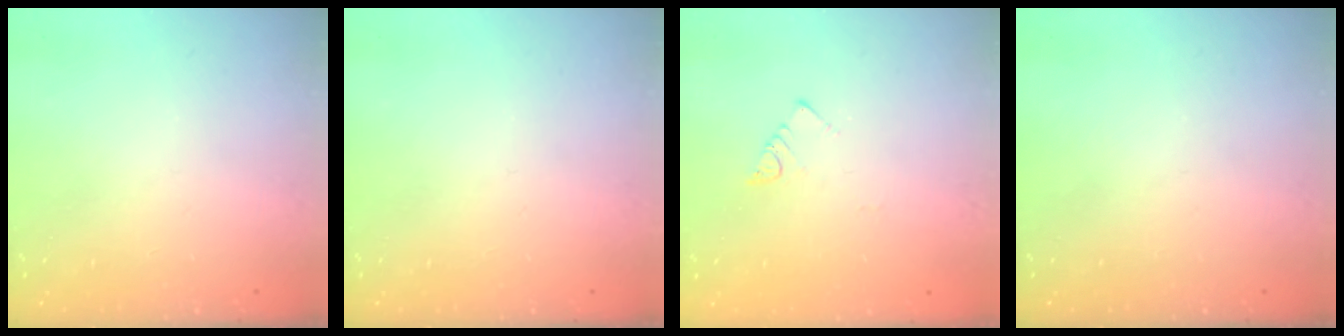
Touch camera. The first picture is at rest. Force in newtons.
{"total": 0.0}
{"total": 3.2, "press": 3.2, "slide": 0.2}
{"total": 0.0}